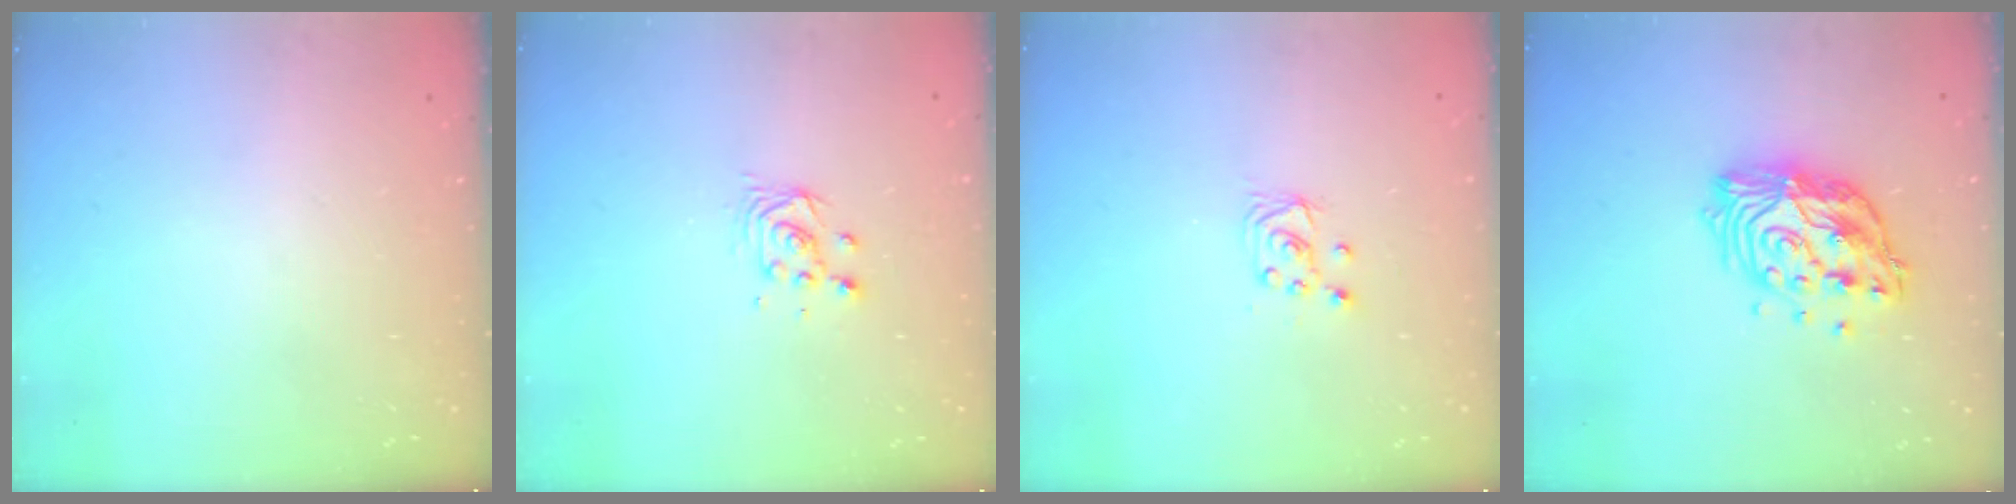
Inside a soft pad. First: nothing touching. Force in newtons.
{"total": 3.9, "press": 3.9, "slide": 0.3}
{"total": 3.4, "press": 3.4, "slide": 0.3}
{"total": 16.8, "press": 16.7, "slide": 1.5}